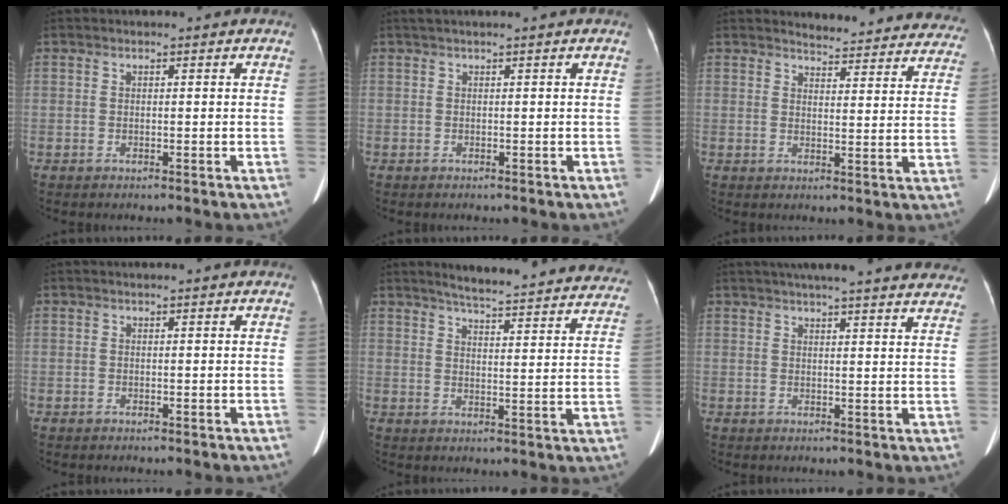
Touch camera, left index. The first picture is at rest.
{"total": 0.7, "force": [0.5, 0.1, 0.4], "torque": [-0.010, 0.020, 0.014]}
{"total": 19.5, "force": [18.8, 3.5, 3.7], "torque": [-0.022, -0.066, 0.196]}
{"total": 0.6, "force": [0.5, -0.1, 0.2], "torque": [-0.003, 0.008, 0.013]}
{"total": 26.5, "force": [24.7, 2.8, 9.2], "torque": [-0.122, -0.064, 0.287]}
{"total": 24.8, "force": [22.2, 2.4, 10.8], "torque": [-0.161, -0.007, 0.259]}